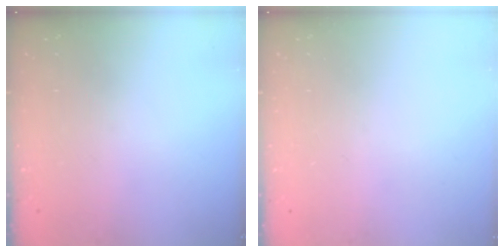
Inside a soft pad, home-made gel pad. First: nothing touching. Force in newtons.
{"total": 0.0}